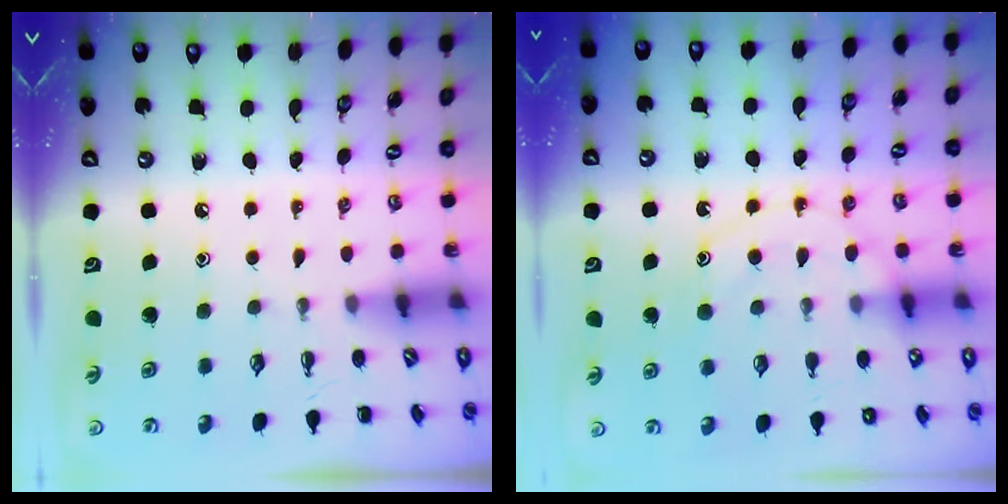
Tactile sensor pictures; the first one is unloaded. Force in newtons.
{"total": 11.8, "press": 11.7, "slide": 1.1}